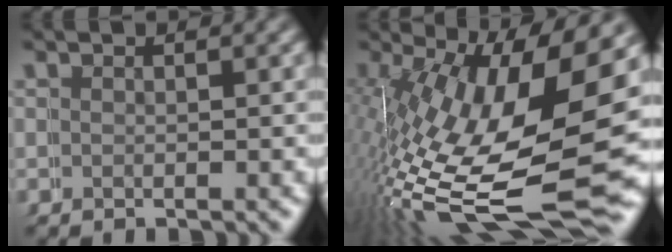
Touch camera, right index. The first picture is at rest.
{"total": 13.8, "force": [-2.9, 6.4, 11.9], "torque": [-0.209, -0.037, -0.017]}